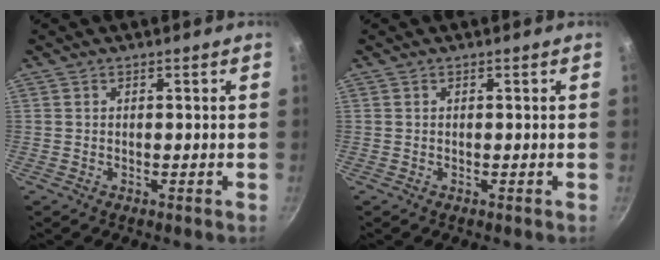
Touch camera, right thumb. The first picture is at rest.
{"total": 0.0}